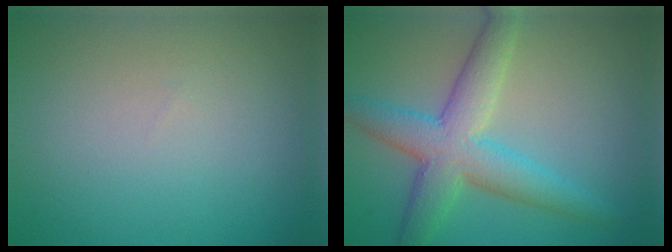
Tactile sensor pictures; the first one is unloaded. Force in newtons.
{"total": 6.4, "press": 6.4, "slide": 0.2}